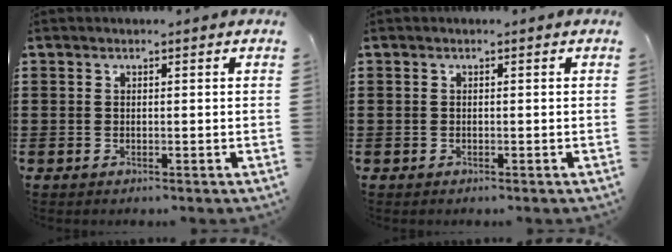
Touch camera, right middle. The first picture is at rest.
{"total": 0.0}